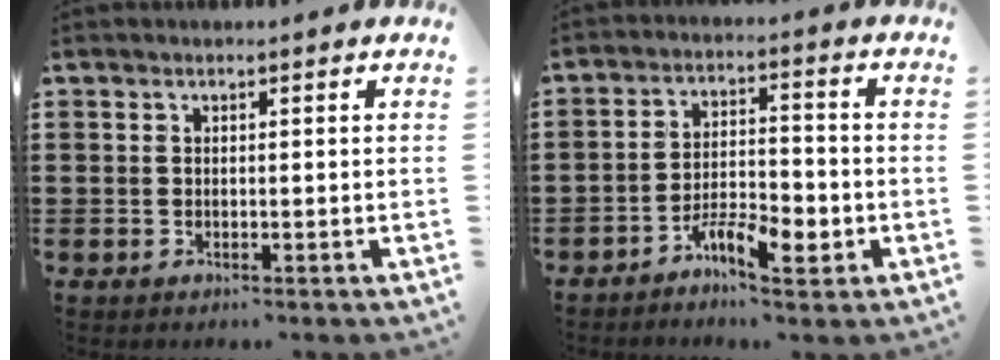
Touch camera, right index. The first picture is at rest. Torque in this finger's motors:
{"motor_torque": [0.32, -0.31, 0.16, 0.13]}